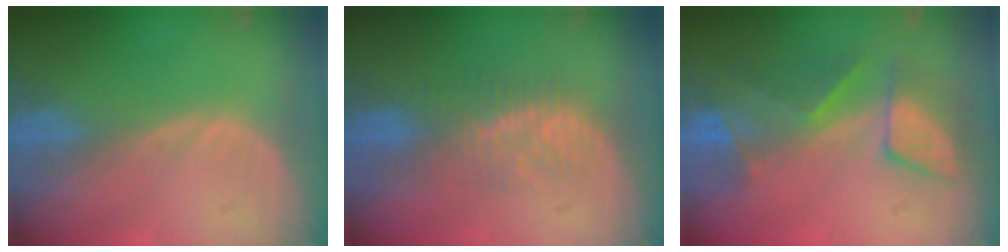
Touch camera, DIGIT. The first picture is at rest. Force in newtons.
{"total": 5.4, "press": 5.1, "slide": 1.6}
{"total": 7.5, "press": 7.4, "slide": 1.3}